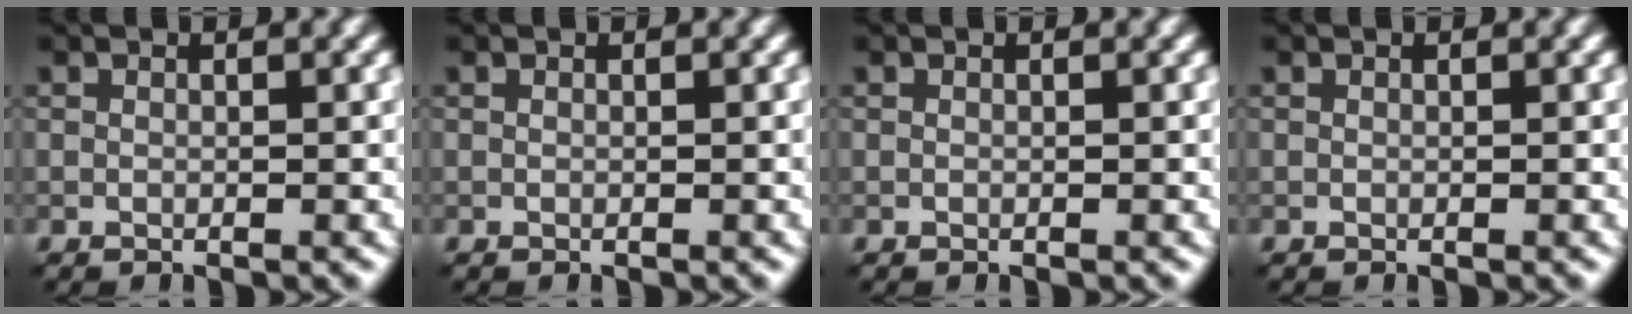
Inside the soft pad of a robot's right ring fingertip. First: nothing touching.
{"total": 0.0}
{"total": 0.0}
{"total": 0.0}